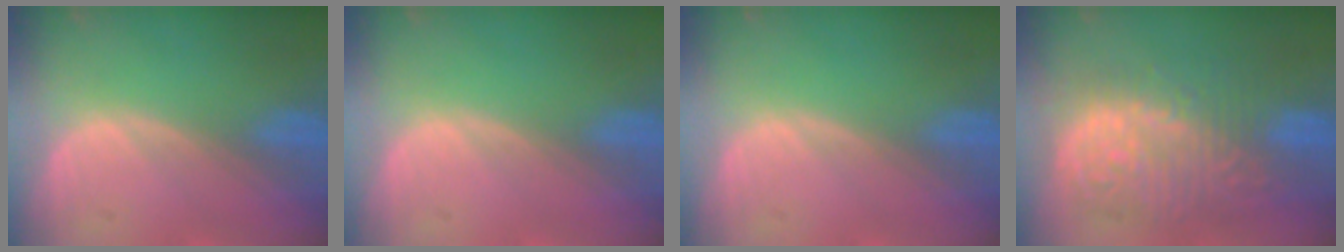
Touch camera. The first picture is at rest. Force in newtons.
{"total": 0.0}
{"total": 0.0}
{"total": 12.5, "press": 12.4, "slide": 1.1}